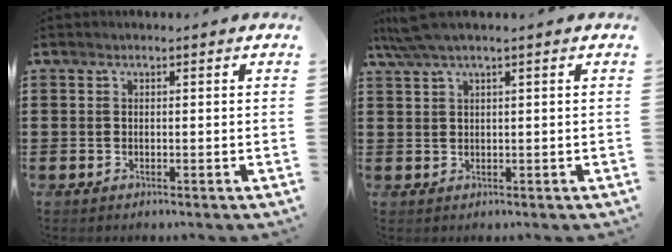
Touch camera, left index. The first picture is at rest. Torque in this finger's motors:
{"motor_torque": [0.62, -1.30, 0.56, 0.17]}